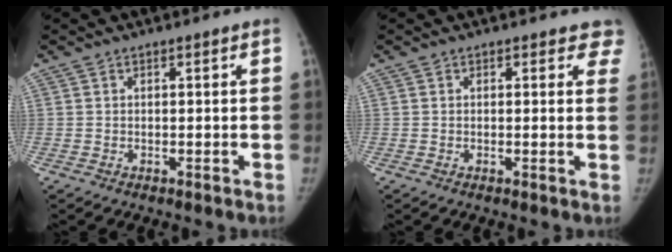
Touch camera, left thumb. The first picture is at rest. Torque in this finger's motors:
{"motor_torque": [-0.42, -0.09, 0.37, 0.13, -0.04]}